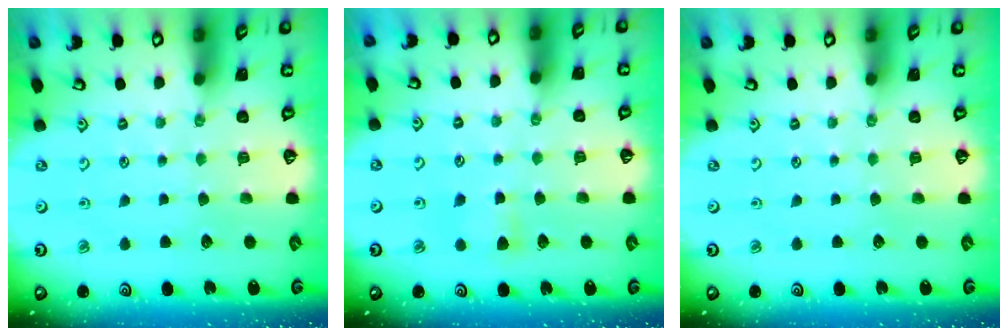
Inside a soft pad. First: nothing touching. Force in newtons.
{"total": 4.5, "press": 4.4, "slide": 0.8}
{"total": 0.0}